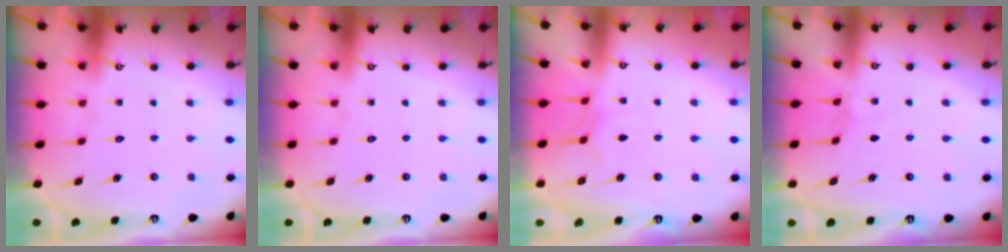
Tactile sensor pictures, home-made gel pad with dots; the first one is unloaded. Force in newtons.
{"total": 0.0}
{"total": 3.3, "press": 3.3, "slide": 0.2}
{"total": 2.5, "press": 2.5, "slide": 0.5}